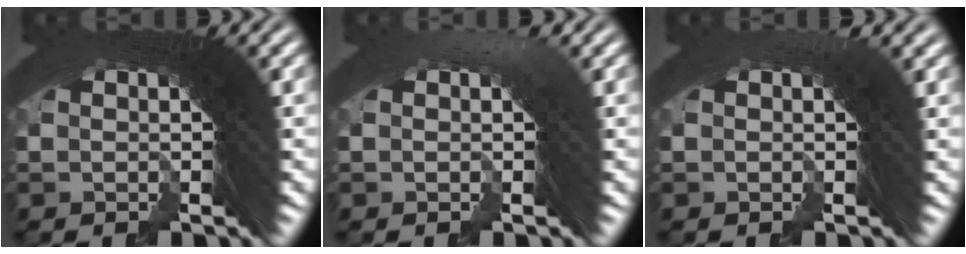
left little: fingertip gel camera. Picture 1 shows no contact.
{"total": 0.9, "force": [0.5, 0.5, 0.5], "torque": [0.002, 0.012, 0.000]}
{"total": 1.1, "force": [0.7, 0.4, 0.8], "torque": [-0.006, 0.010, 0.003]}